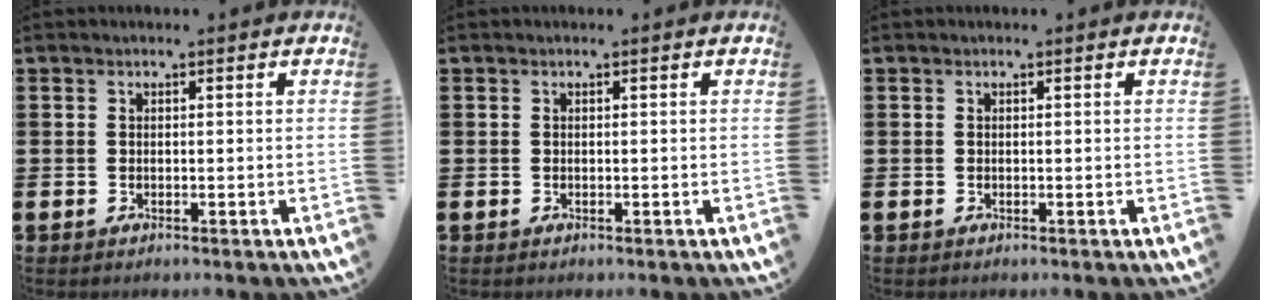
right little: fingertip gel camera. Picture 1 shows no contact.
{"total": 0.0}
{"total": 0.0}